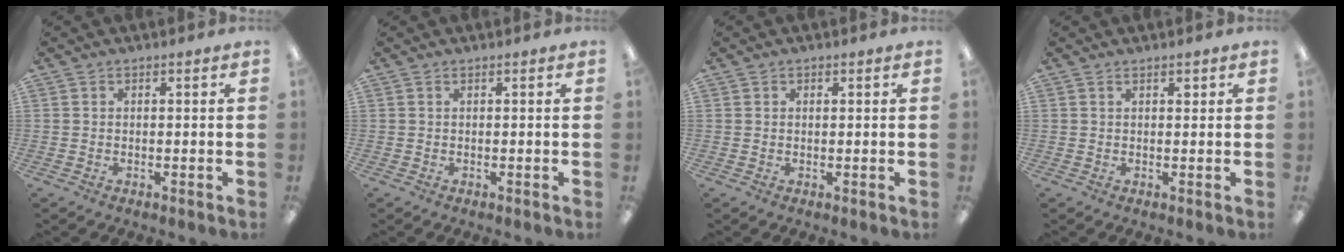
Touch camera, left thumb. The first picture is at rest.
{"total": 0.0}
{"total": 0.8, "force": [0.3, 0.7, 0.0], "torque": [0.008, 0.002, 0.003]}
{"total": 1.1, "force": [0.8, 0.6, 0.5], "torque": [-0.003, -0.001, 0.012]}